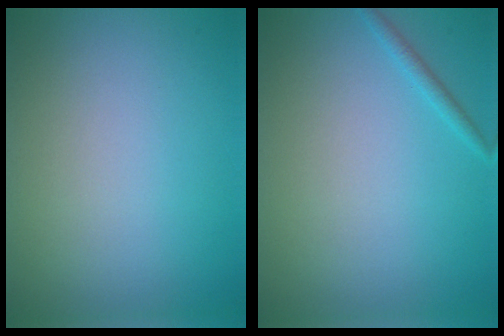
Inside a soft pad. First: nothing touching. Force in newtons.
{"total": 0.9, "press": 0.9, "slide": 0.1}